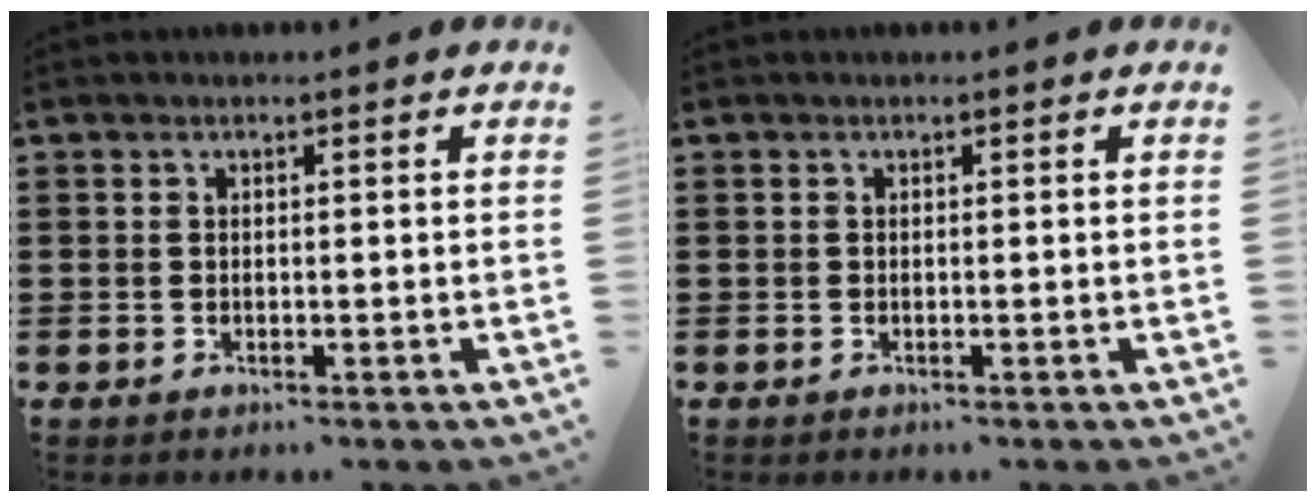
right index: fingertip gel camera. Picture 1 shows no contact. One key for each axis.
{"total": 0.0}